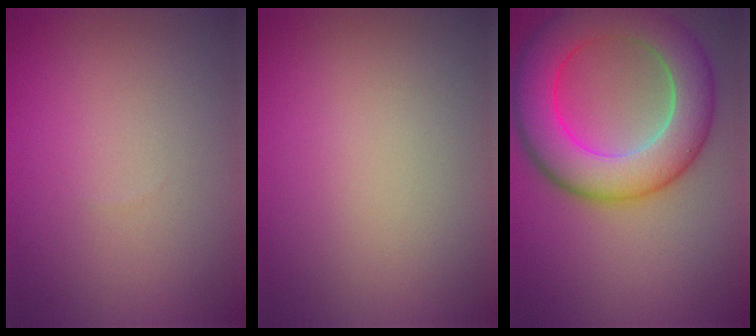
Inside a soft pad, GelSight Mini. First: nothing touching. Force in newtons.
{"total": 0.0}
{"total": 9.5, "press": 9.5, "slide": 0.2}